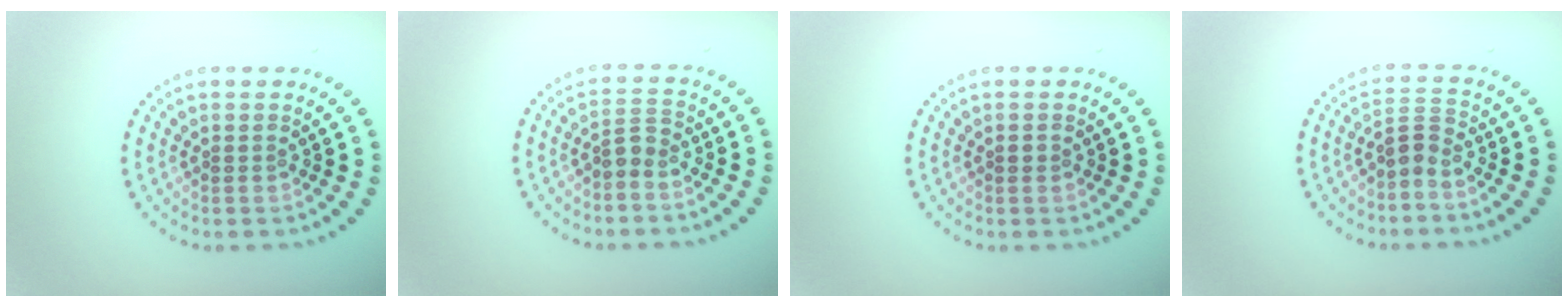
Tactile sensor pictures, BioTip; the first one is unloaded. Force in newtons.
{"total": 1.8, "press": 1.5, "slide": 1.1}
{"total": 0.5, "press": 0.5, "slide": 0.2}
{"total": 2.0, "press": 1.4, "slide": 1.5}